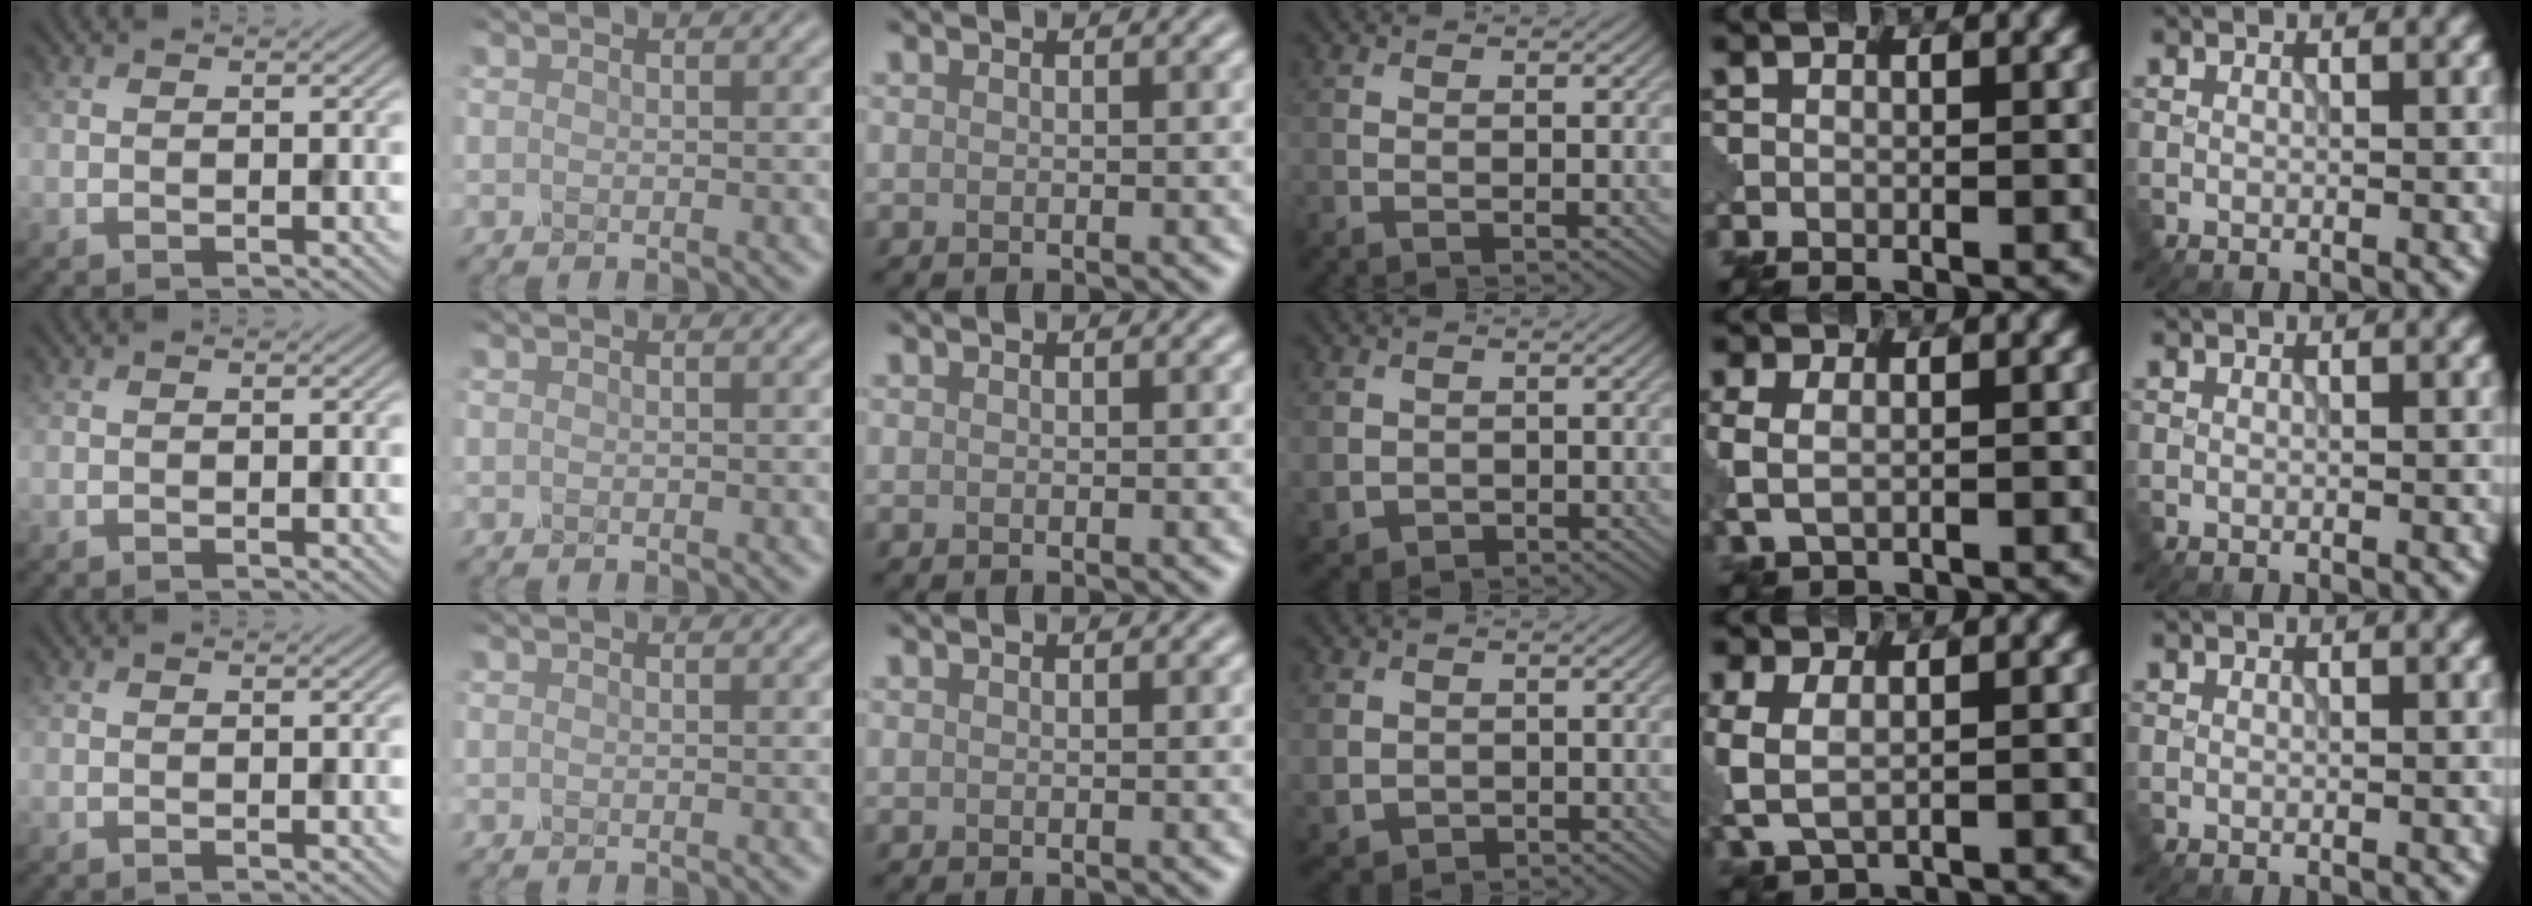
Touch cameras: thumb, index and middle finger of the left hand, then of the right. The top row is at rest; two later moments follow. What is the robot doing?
{"motion": "insert", "object": "pin"}